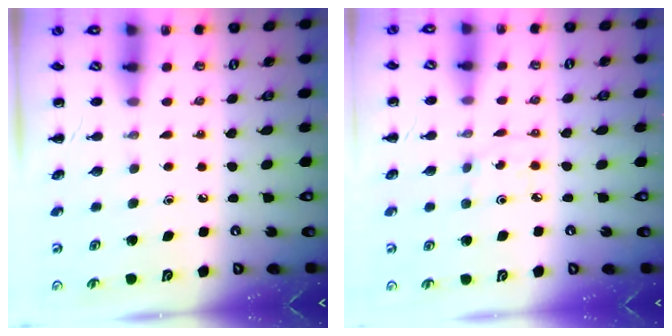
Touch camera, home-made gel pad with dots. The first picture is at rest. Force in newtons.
{"total": 2.5, "press": 2.3, "slide": 0.9}